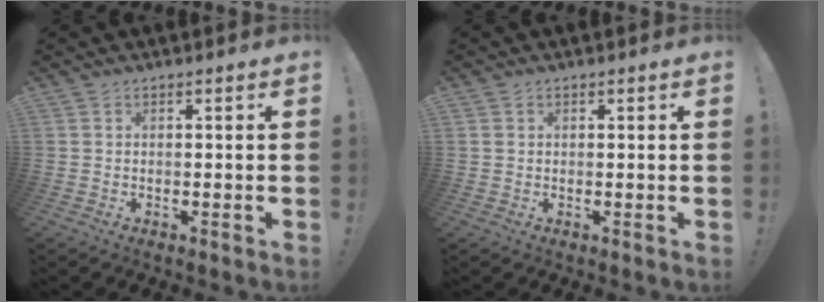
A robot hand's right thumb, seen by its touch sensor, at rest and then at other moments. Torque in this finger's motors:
{"motor_torque": [-0.01, -0.26, -0.07, 0.26, -0.01]}